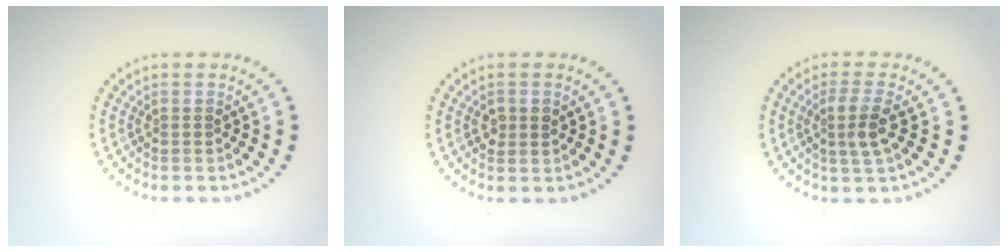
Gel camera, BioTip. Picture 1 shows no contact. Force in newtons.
{"total": 1.5, "press": 1.5, "slide": 0.0}
{"total": 2.7, "press": 2.4, "slide": 1.2}